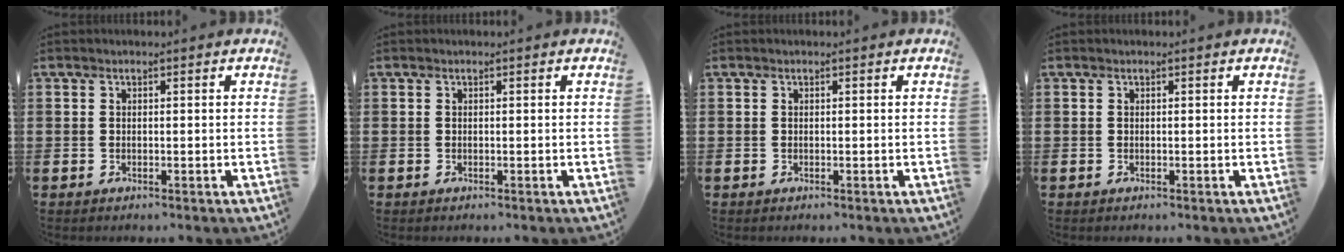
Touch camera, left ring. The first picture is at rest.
{"total": 0.0}
{"total": 0.0}
{"total": 0.0}